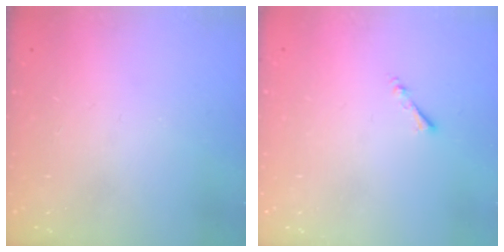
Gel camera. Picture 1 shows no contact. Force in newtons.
{"total": 1.3, "press": 1.2, "slide": 0.3}